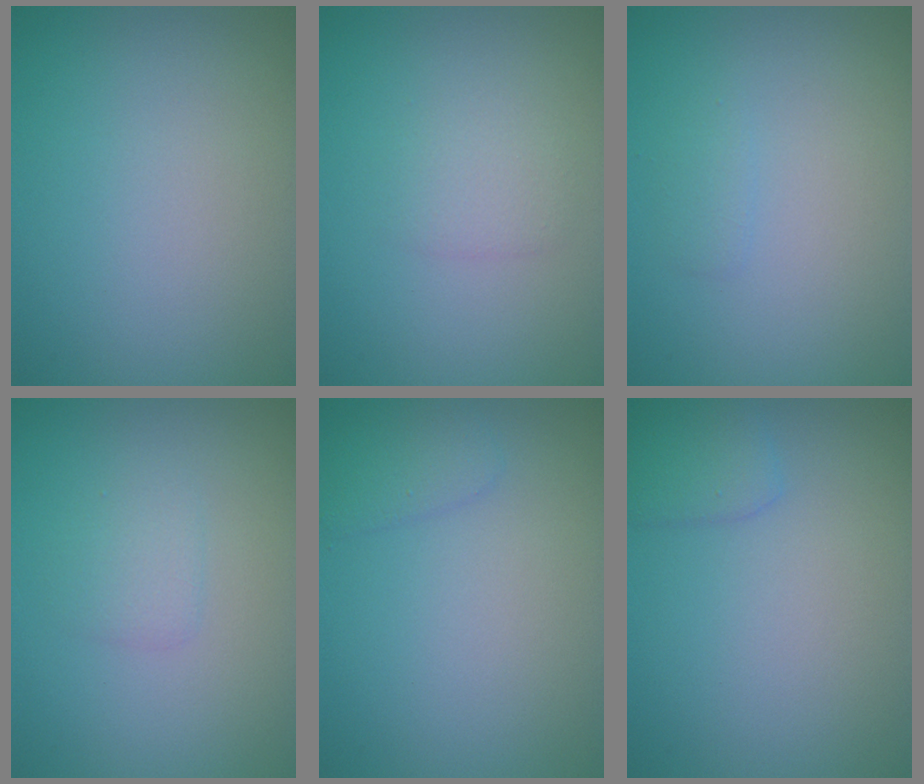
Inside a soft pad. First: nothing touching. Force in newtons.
{"total": 1.4, "press": 1.4, "slide": 0.0}
{"total": 0.7, "press": 0.7, "slide": 0.0}
{"total": 1.3, "press": 1.2, "slide": 0.0}
{"total": 1.3, "press": 1.3, "slide": 0.1}
{"total": 1.6, "press": 1.6, "slide": 0.1}